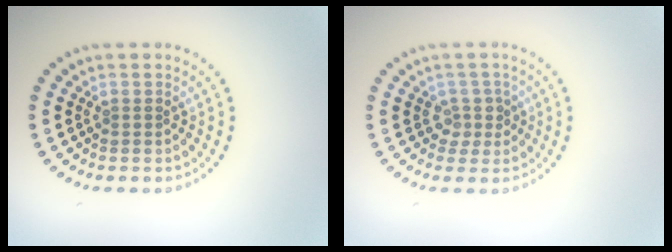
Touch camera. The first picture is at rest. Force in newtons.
{"total": 1.9, "press": 1.4, "slide": 1.3}